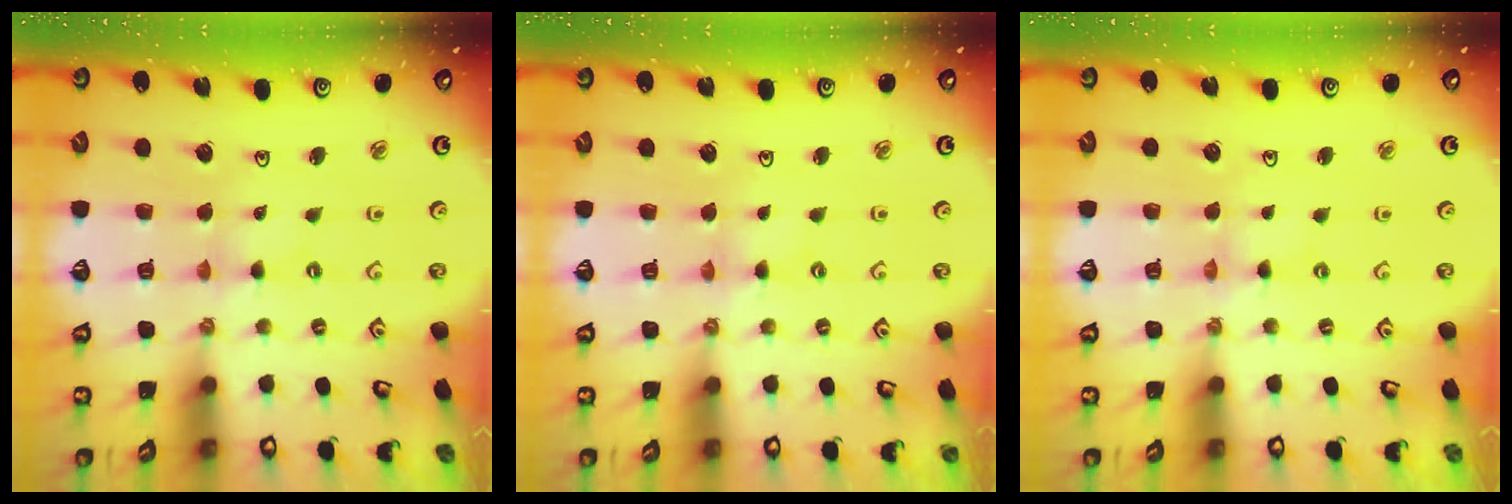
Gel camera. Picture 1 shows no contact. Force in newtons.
{"total": 0.9, "press": 0.9, "slide": 0.1}
{"total": 0.0}